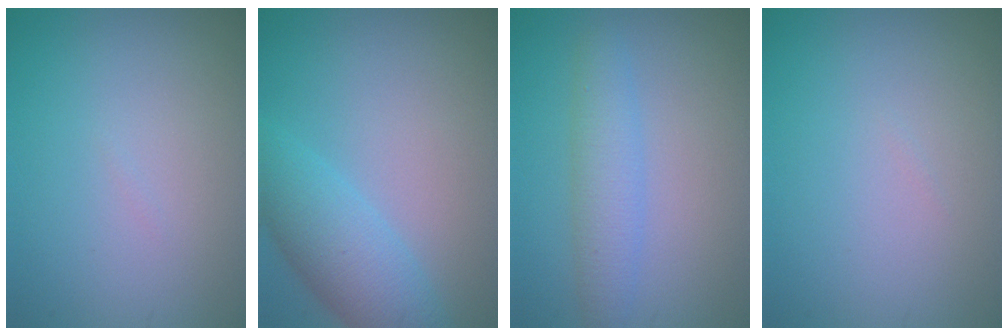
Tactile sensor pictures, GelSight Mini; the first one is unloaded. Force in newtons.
{"total": 4.9, "press": 4.9, "slide": 0.1}
{"total": 2.9, "press": 2.9, "slide": 0.1}
{"total": 0.0}